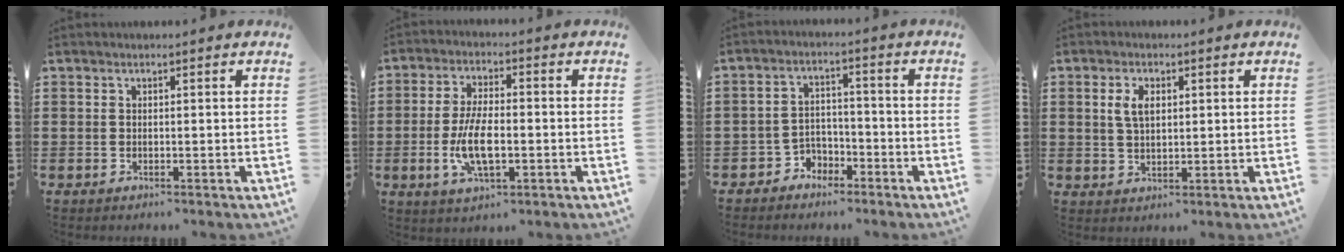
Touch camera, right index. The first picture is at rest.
{"total": 7.8, "force": [-1.7, 3.1, 6.9], "torque": [-0.151, -0.007, -0.036]}
{"total": 3.5, "force": [-2.8, 2.0, 0.2], "torque": [-0.015, 0.009, -0.060]}
{"total": 3.7, "force": [1.0, 2.0, 2.9], "torque": [-0.063, 0.011, 0.016]}